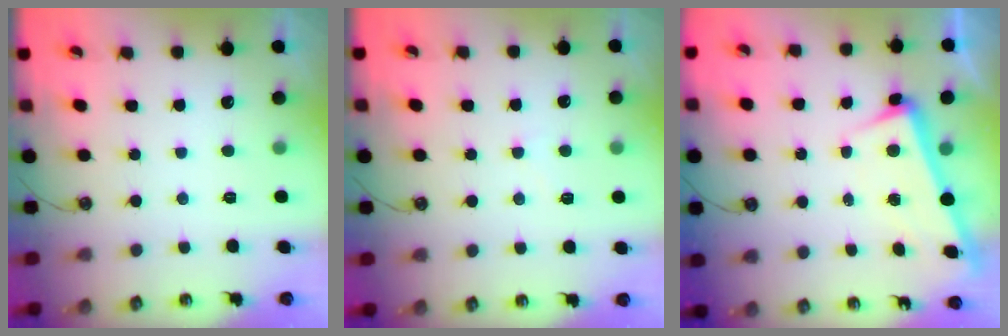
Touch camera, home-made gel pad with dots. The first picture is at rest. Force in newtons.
{"total": 1.8, "press": 1.8, "slide": 0.3}
{"total": 3.5, "press": 3.3, "slide": 1.2}